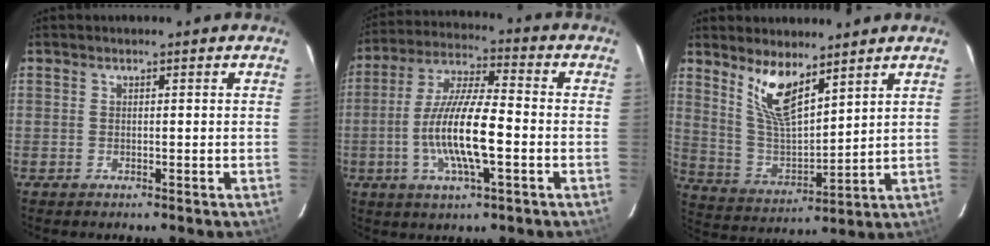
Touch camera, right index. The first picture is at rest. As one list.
[{"total": 13.9, "force": [-3.3, 2.9, 13.2], "torque": [-0.263, -0.004, -0.064]}, {"total": 10.5, "force": [7.0, 3.4, 7.1], "torque": [-0.138, -0.005, 0.148]}]